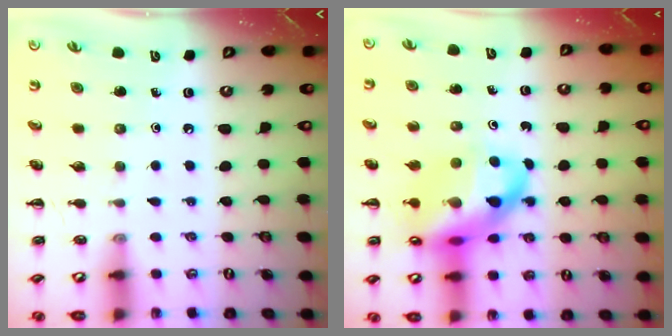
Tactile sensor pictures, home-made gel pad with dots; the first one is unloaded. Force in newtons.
{"total": 17.9, "press": 17.3, "slide": 4.5}